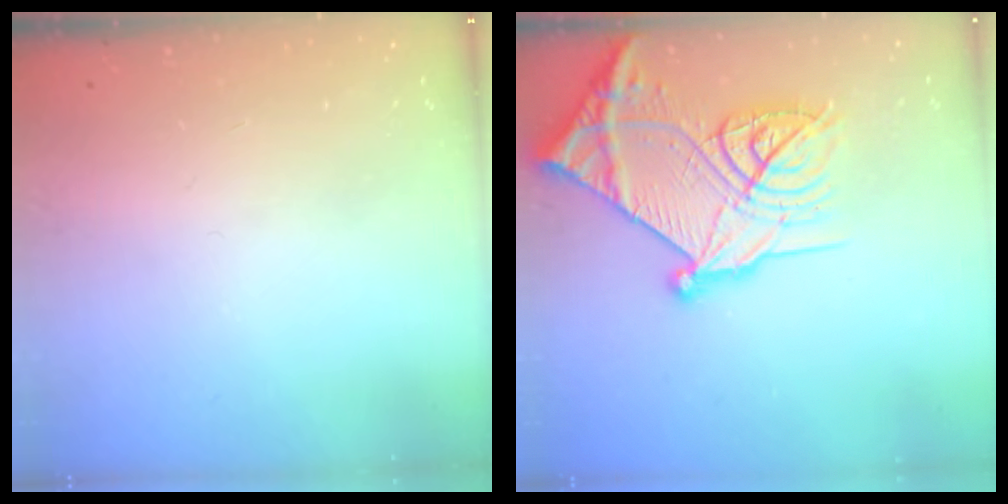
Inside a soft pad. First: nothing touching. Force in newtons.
{"total": 30.3, "press": 30.1, "slide": 3.2}